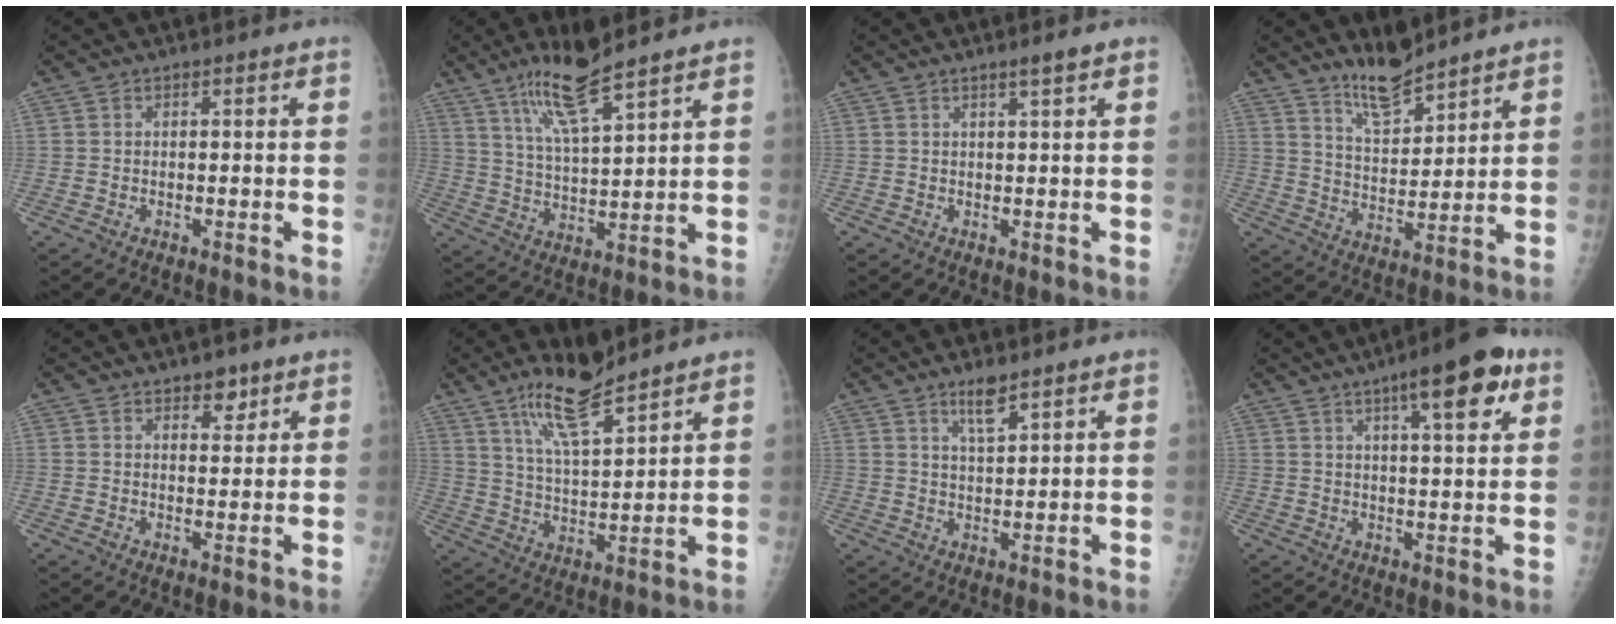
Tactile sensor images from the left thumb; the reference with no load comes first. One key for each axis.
{"total": 10.4, "fx": 7.5, "fy": 1.3, "fz": 7.0, "tx": -0.131, "ty": -0.046, "tz": 0.149}
{"total": 1.6, "fx": 1.0, "fy": -0.2, "fz": 1.2, "tx": -0.019, "ty": -0.007, "tz": 0.018}
{"total": 8.1, "fx": 7.1, "fy": 1.8, "fz": 3.4, "tx": -0.047, "ty": -0.059, "tz": 0.137}
{"total": 3.3, "fx": 2.1, "fy": 1.8, "fz": 1.6, "tx": -0.002, "ty": -0.013, "tz": 0.030}
{"total": 10.7, "fx": 8.2, "fy": 2.0, "fz": 6.6, "tx": -0.116, "ty": -0.056, "tz": 0.160}
{"total": 4.3, "fx": 3.1, "fy": 0.9, "fz": 2.9, "tx": -0.050, "ty": -0.021, "tz": 0.058}
{"total": 11.8, "fx": 5.9, "fy": 3.0, "fz": 9.7, "tx": -0.119, "ty": -0.016, "tz": 0.079}